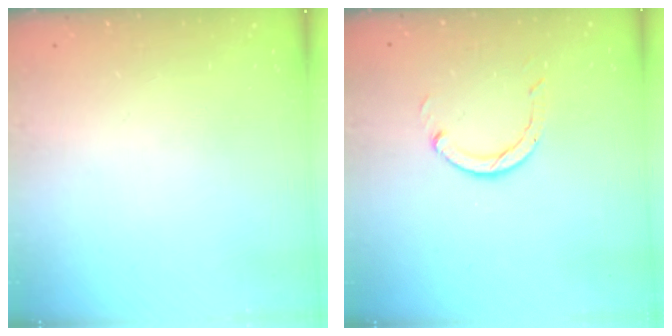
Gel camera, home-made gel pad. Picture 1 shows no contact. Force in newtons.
{"total": 3.0, "press": 3.0, "slide": 0.3}